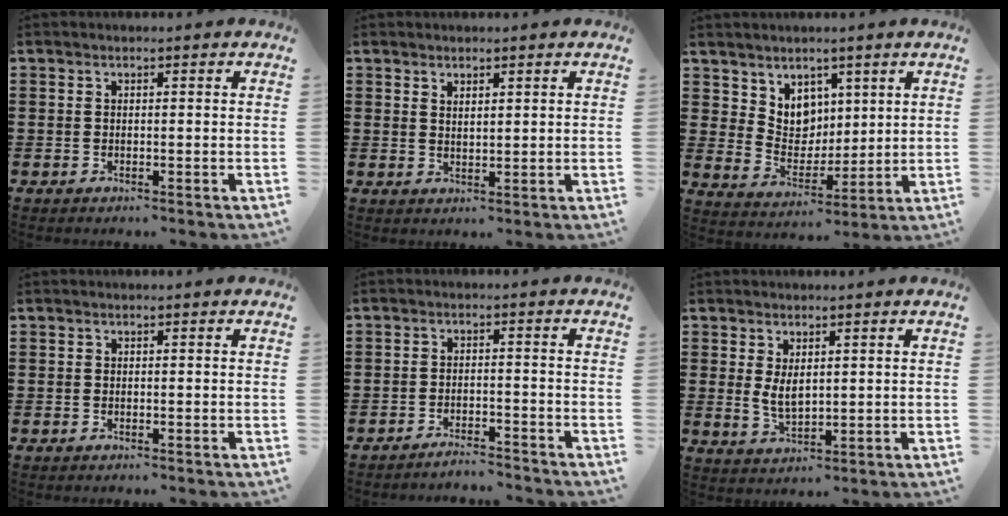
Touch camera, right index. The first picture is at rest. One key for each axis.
{"total": 1.5, "fx": 1.4, "fy": 0.4, "fz": 0.2, "tx": -0.005, "ty": 0.003, "tz": 0.026}
{"total": 6.3, "fx": 4.0, "fy": 4.7, "fz": 0.9, "tx": -0.041, "ty": -0.013, "tz": 0.076}
{"total": 0.0}
{"total": 2.8, "fx": -2.8, "fy": -0.1, "fz": 0.0, "tx": -0.005, "ty": 0.002, "tz": -0.059}
{"total": 3.4, "fx": 1.0, "fy": 1.7, "fz": 2.7, "tx": -0.047, "ty": 0.000, "tz": 0.017}